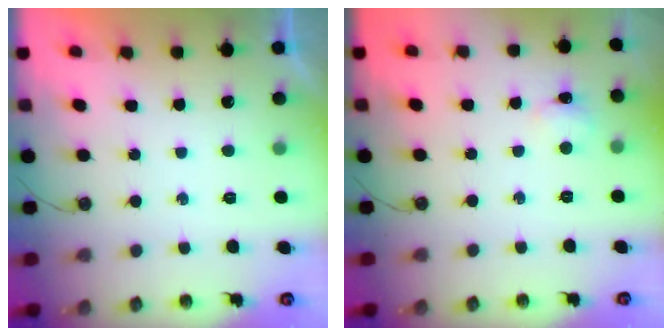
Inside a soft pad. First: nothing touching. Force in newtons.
{"total": 2.7, "press": 2.6, "slide": 0.7}